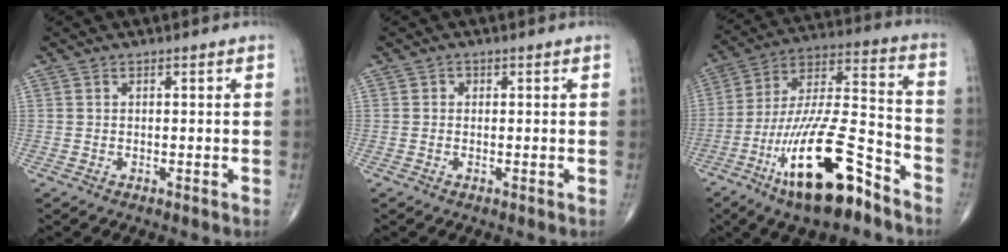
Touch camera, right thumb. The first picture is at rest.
{"total": 0.8, "force": [0.1, 0.7, 0.3], "torque": [0.002, 0.002, 0.000]}
{"total": 22.2, "force": [-12.5, 7.0, 17.0], "torque": [-0.317, 0.073, -0.218]}